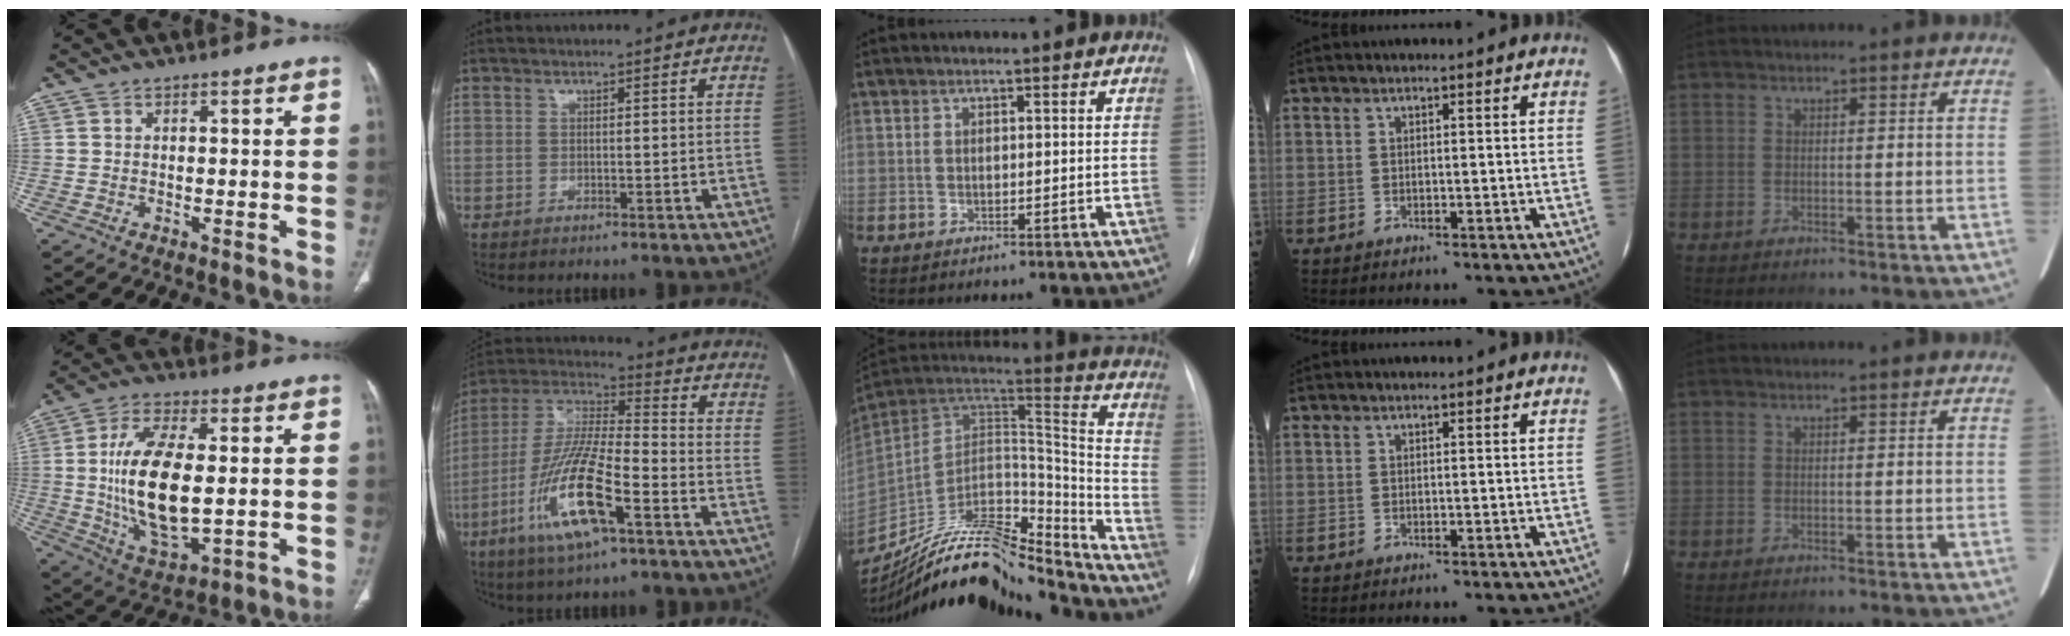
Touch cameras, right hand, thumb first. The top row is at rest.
{"thumb": {"total": 17.1, "force": [0.2, 7.8, 15.2], "torque": [-0.288, -0.014, 0.013]}, "index": {"total": 16.5, "force": [-7.5, 3.0, 14.4], "torque": [-0.303, -0.015, -0.136]}, "middle": {"total": 21.8, "force": [-19.9, 3.4, 8.3], "torque": [-0.157, 0.037, -0.339]}}